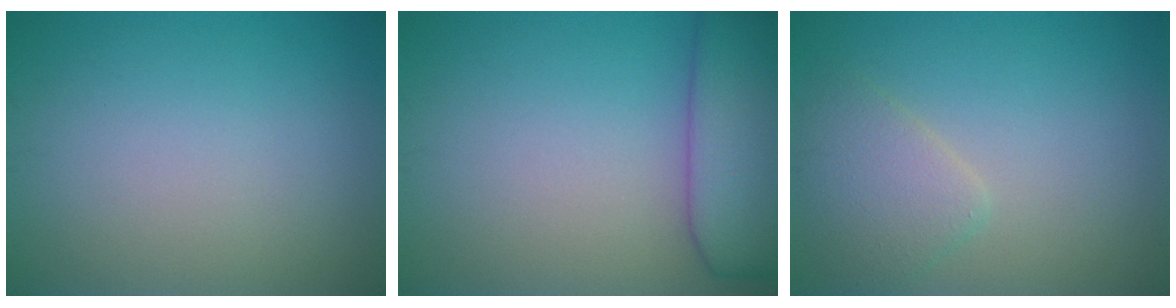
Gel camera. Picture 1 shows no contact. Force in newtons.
{"total": 7.7, "press": 7.7, "slide": 0.7}
{"total": 3.0, "press": 3.0, "slide": 0.2}